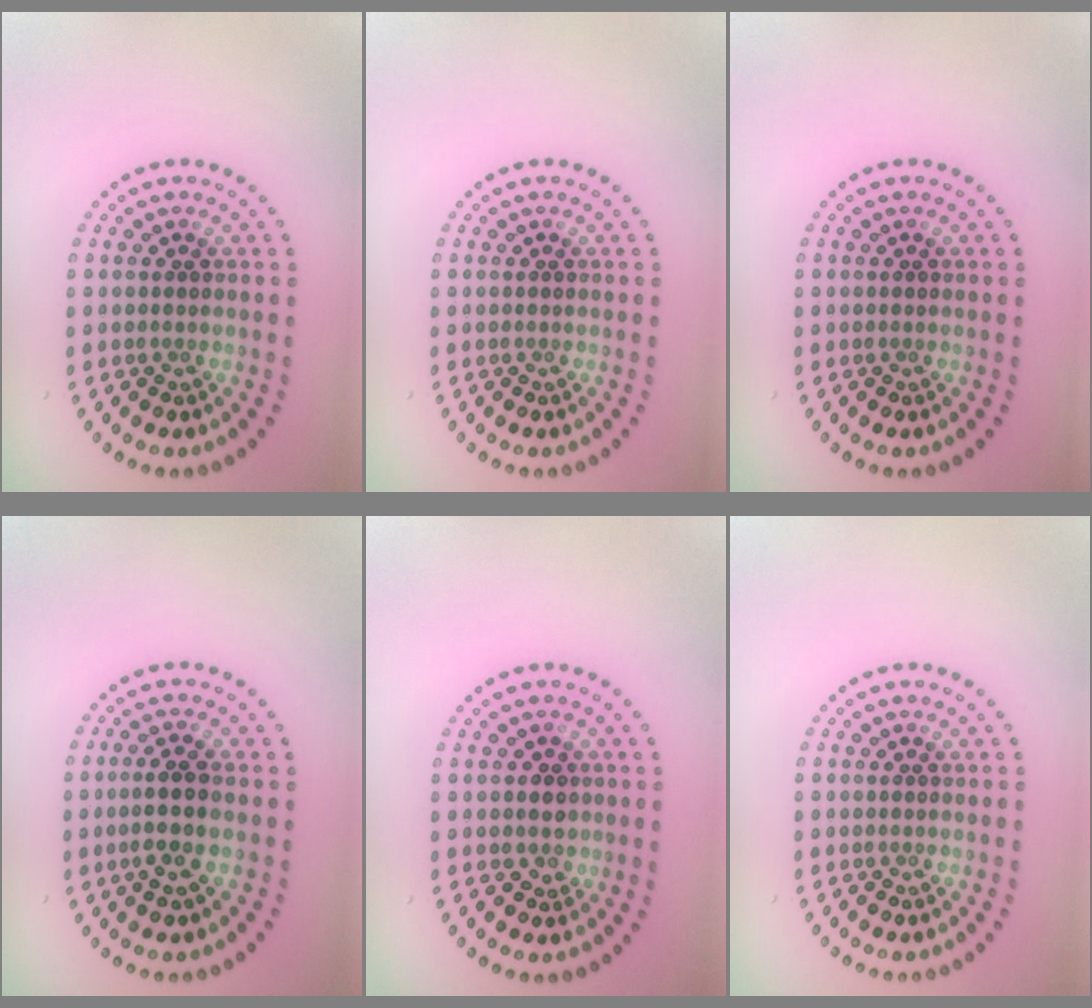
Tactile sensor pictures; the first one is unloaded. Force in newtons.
{"total": 0.0}
{"total": 0.0}
{"total": 2.4, "press": 2.3, "slide": 0.9}
{"total": 1.2, "press": 0.9, "slide": 0.7}
{"total": 0.0}